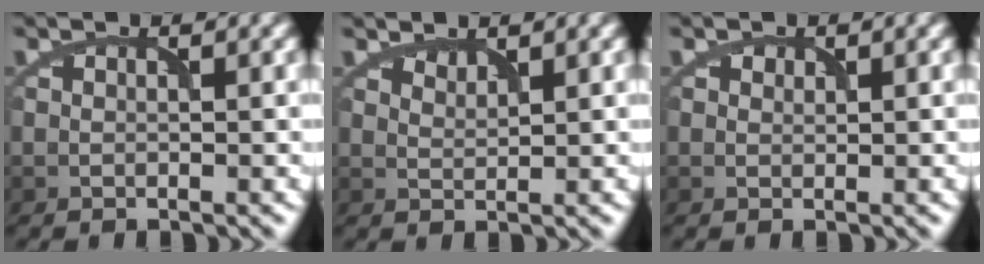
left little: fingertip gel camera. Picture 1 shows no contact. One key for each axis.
{"total": 1.0, "fx": 1.0, "fy": 0.1, "fz": 0.1, "tx": -0.001, "ty": -0.003, "tz": 0.025}
{"total": 0.9, "fx": 0.5, "fy": 0.6, "fz": 0.2, "tx": 0.002, "ty": 0.000, "tz": 0.010}